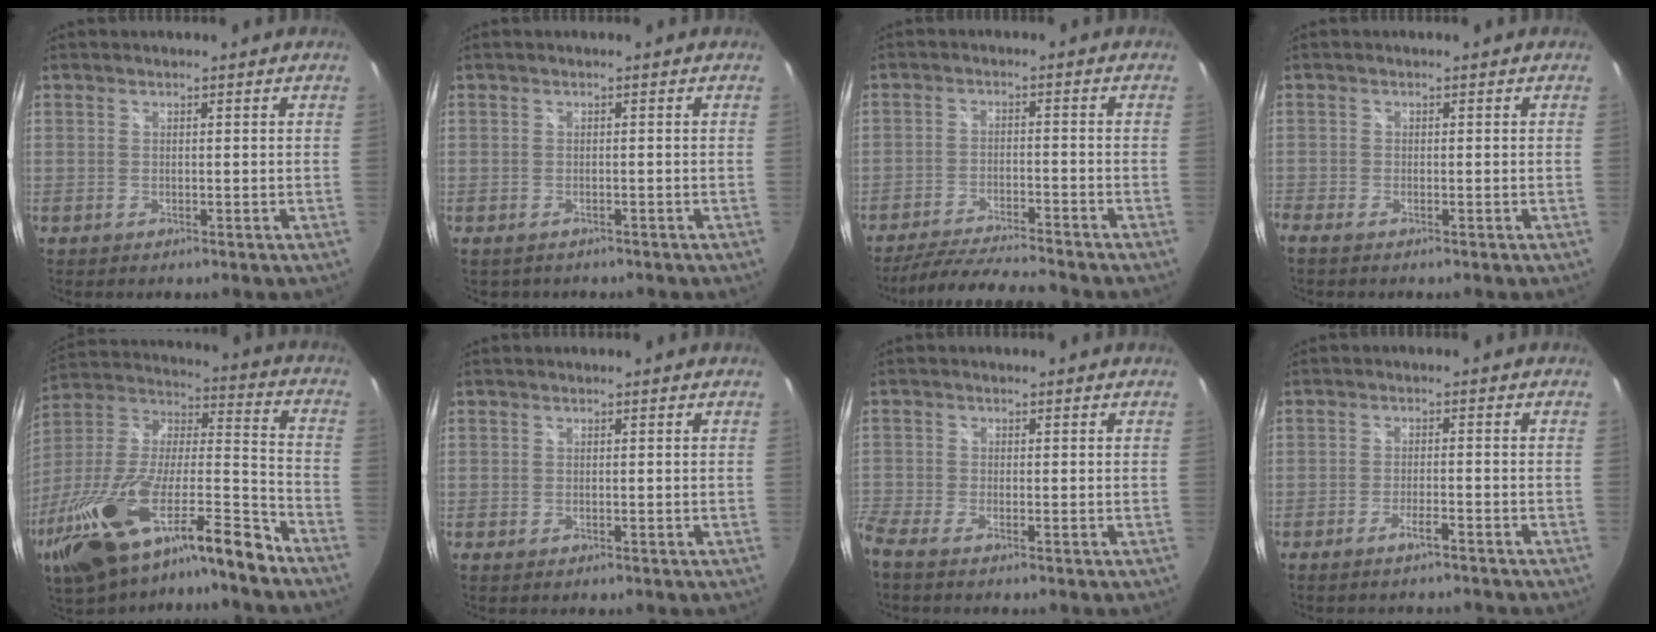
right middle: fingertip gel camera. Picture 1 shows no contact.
{"total": 1.4, "force": [-1.0, 0.9, 0.5], "torque": [-0.012, -0.002, -0.013]}
{"total": 11.4, "force": [-10.4, 0.5, 4.5], "torque": [-0.105, -0.005, -0.173]}
{"total": 1.2, "force": [-1.0, 0.0, 0.6], "torque": [-0.018, -0.002, -0.021]}
{"total": 26.4, "force": [-17.9, 6.0, 18.5], "torque": [-0.339, -0.039, -0.313]}
{"total": 0.0}
{"total": 2.8, "force": [-2.4, 0.1, 1.4], "torque": [-0.046, -0.010, -0.054]}
{"total": 2.8, "force": [-2.5, 0.1, 1.3], "torque": [-0.038, 0.001, -0.042]}